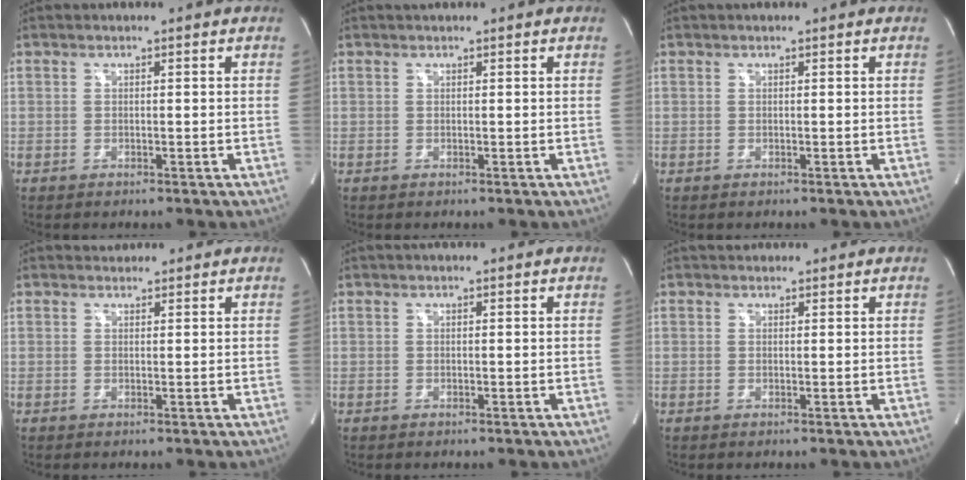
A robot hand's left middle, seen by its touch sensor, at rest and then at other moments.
{"total": 1.0, "force": [0.8, 0.2, 0.4], "torque": [-0.011, 0.018, 0.015]}
{"total": 0.8, "force": [0.7, 0.2, 0.4], "torque": [-0.010, 0.019, 0.011]}
{"total": 1.3, "force": [1.2, 0.5, -0.2], "torque": [-0.002, 0.008, 0.019]}
{"total": 1.6, "force": [1.2, 0.3, 0.9], "torque": [-0.012, 0.027, 0.018]}
{"total": 1.9, "force": [1.7, 0.9, 0.3], "torque": [-0.004, 0.022, 0.025]}